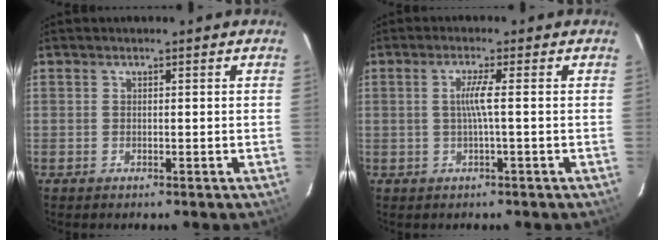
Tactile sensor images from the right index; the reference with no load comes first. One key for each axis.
{"total": 3.0, "fx": -0.3, "fy": -0.8, "fz": 2.9, "tx": -0.059, "ty": -0.002, "tz": -0.004}